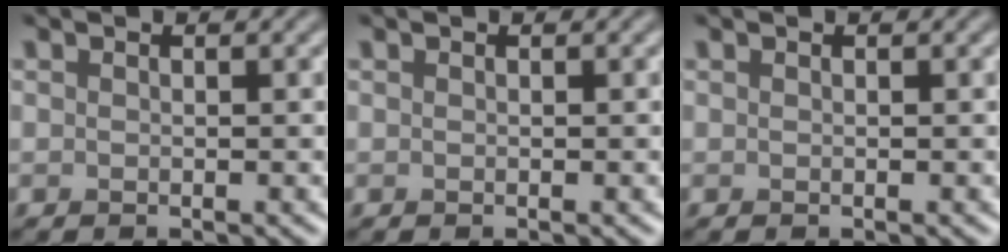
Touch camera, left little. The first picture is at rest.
{"total": 0.0}
{"total": 0.0}